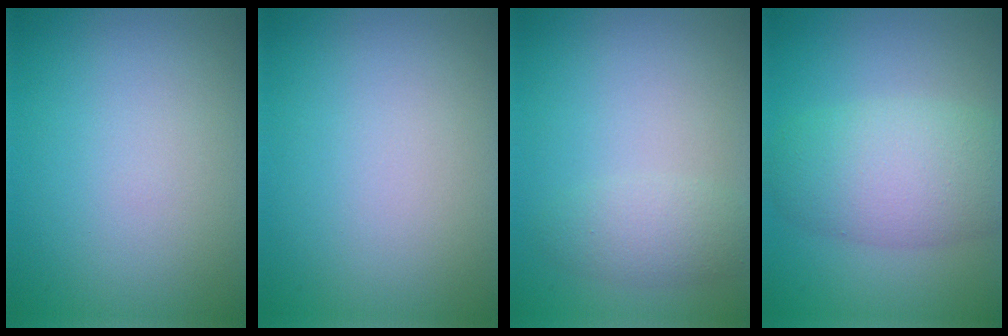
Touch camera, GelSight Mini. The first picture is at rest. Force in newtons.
{"total": 0.0}
{"total": 2.1, "press": 2.1, "slide": 0.2}
{"total": 6.2, "press": 6.2, "slide": 0.4}